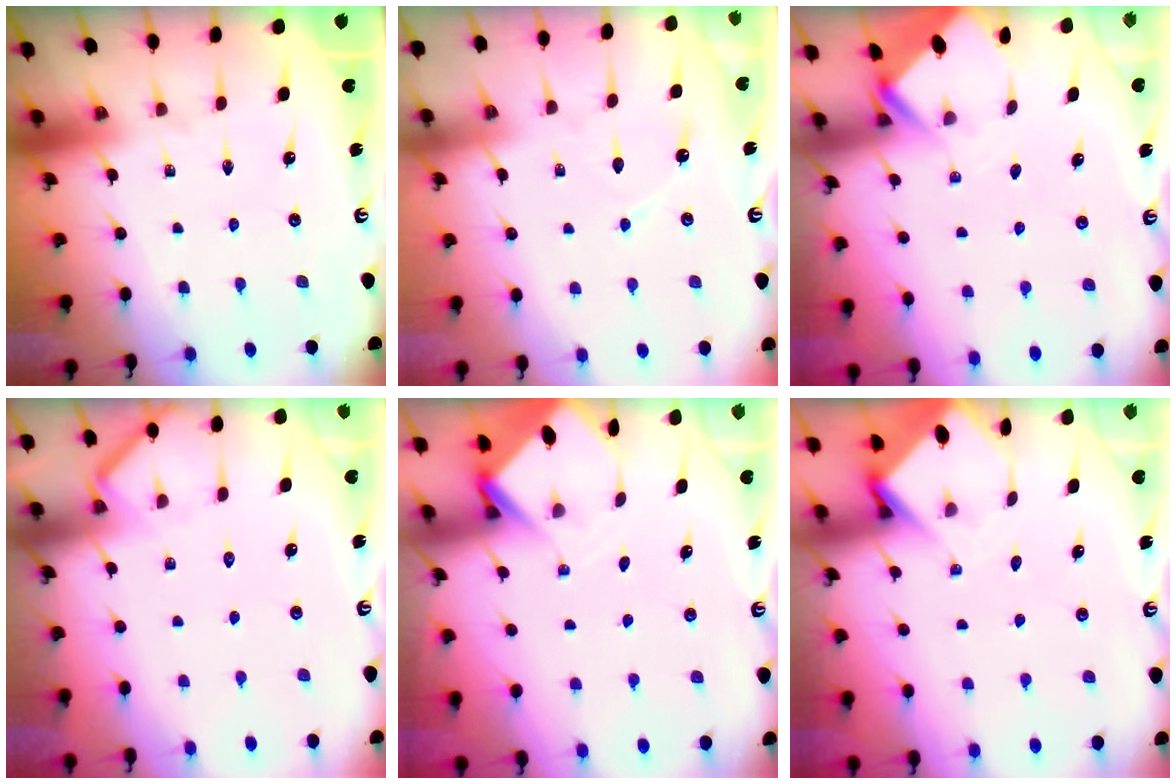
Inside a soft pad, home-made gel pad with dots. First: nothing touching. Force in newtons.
{"total": 4.0, "press": 3.9, "slide": 0.5}
{"total": 2.5, "press": 2.5, "slide": 0.2}
{"total": 3.8, "press": 3.8, "slide": 0.5}
{"total": 3.3, "press": 3.3, "slide": 0.3}
{"total": 3.6, "press": 3.5, "slide": 0.3}